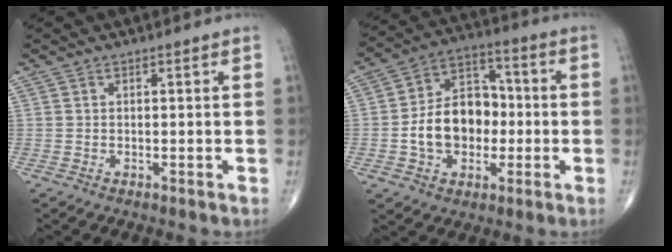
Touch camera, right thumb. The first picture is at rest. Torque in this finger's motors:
{"motor_torque": [1.24, 1.87, 0.94, -0.43, 0.07]}